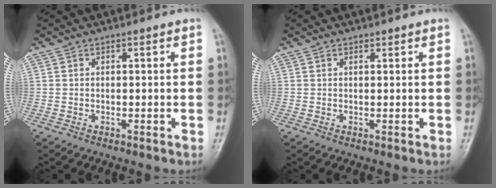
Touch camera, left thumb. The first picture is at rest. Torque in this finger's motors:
{"motor_torque": [-0.06, -0.04, -0.24, -0.09, -0.05]}